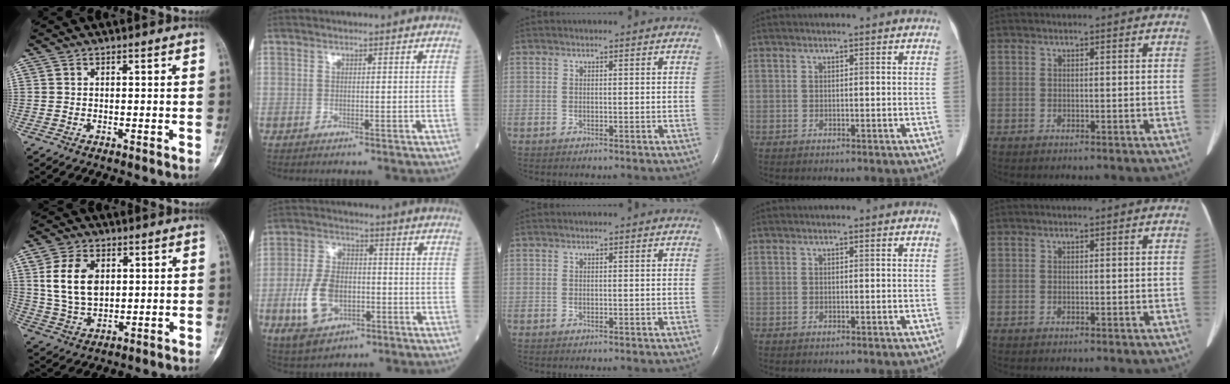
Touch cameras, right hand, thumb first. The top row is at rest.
{"thumb": {"total": 10.4, "force": [2.5, 6.8, 7.4], "torque": [-0.129, -0.007, 0.056]}, "index": {"total": 10.5, "force": [-3.2, 6.4, 7.7], "torque": [-0.169, 0.005, -0.052]}}